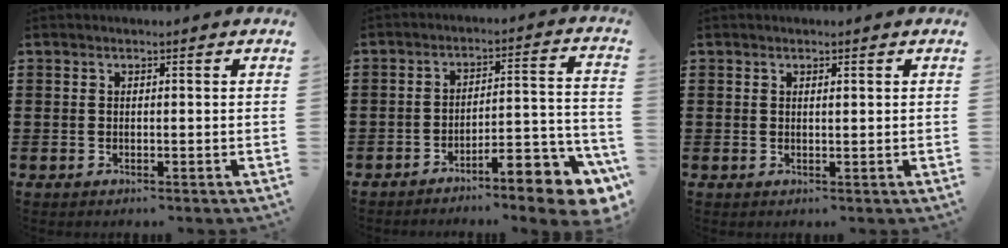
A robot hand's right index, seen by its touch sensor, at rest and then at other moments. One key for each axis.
{"total": 7.8, "fx": -6.4, "fy": 0.9, "fz": 4.3, "tx": -0.053, "ty": 0.000, "tz": -0.119}
{"total": 0.5, "fx": 0.2, "fy": -0.3, "fz": 0.4, "tx": -0.007, "ty": -0.002, "tz": 0.005}